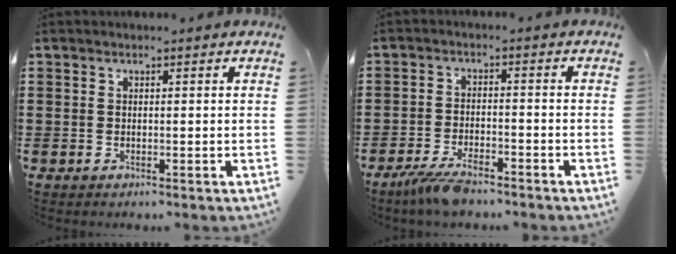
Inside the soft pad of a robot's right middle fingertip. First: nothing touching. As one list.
[{"total": 4.5, "force": [-3.7, 0.9, 2.5], "torque": [-0.059, -0.005, -0.073]}]